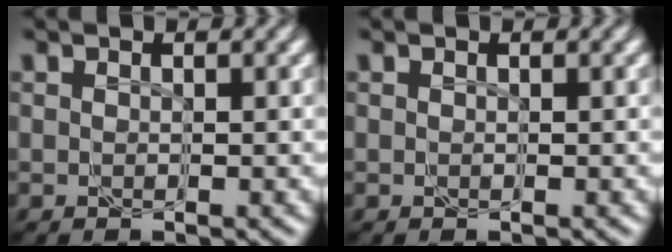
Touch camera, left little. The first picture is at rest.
{"total": 0.0}